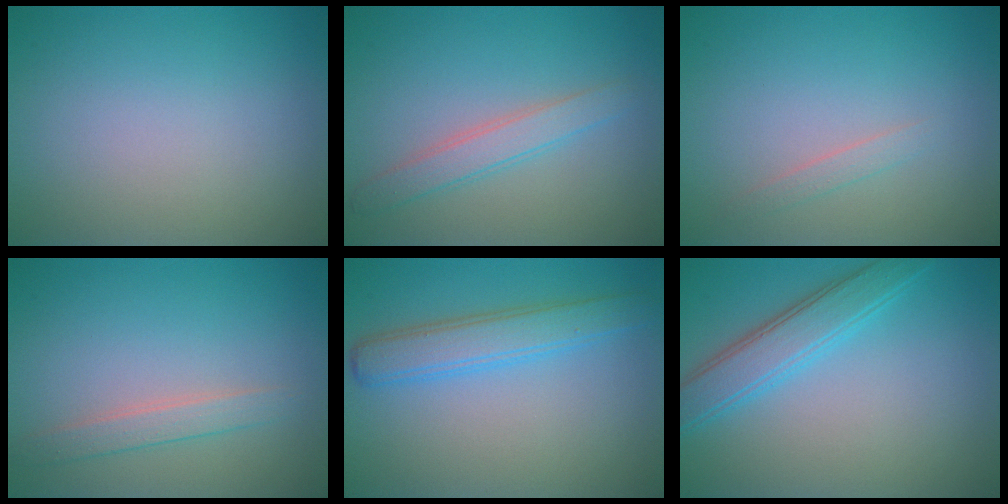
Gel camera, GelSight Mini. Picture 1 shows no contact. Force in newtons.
{"total": 2.4, "press": 2.4, "slide": 0.2}
{"total": 0.8, "press": 0.8, "slide": 0.1}
{"total": 1.8, "press": 1.8, "slide": 0.1}
{"total": 3.7, "press": 3.7, "slide": 0.1}
{"total": 4.0, "press": 4.0, "slide": 0.0}